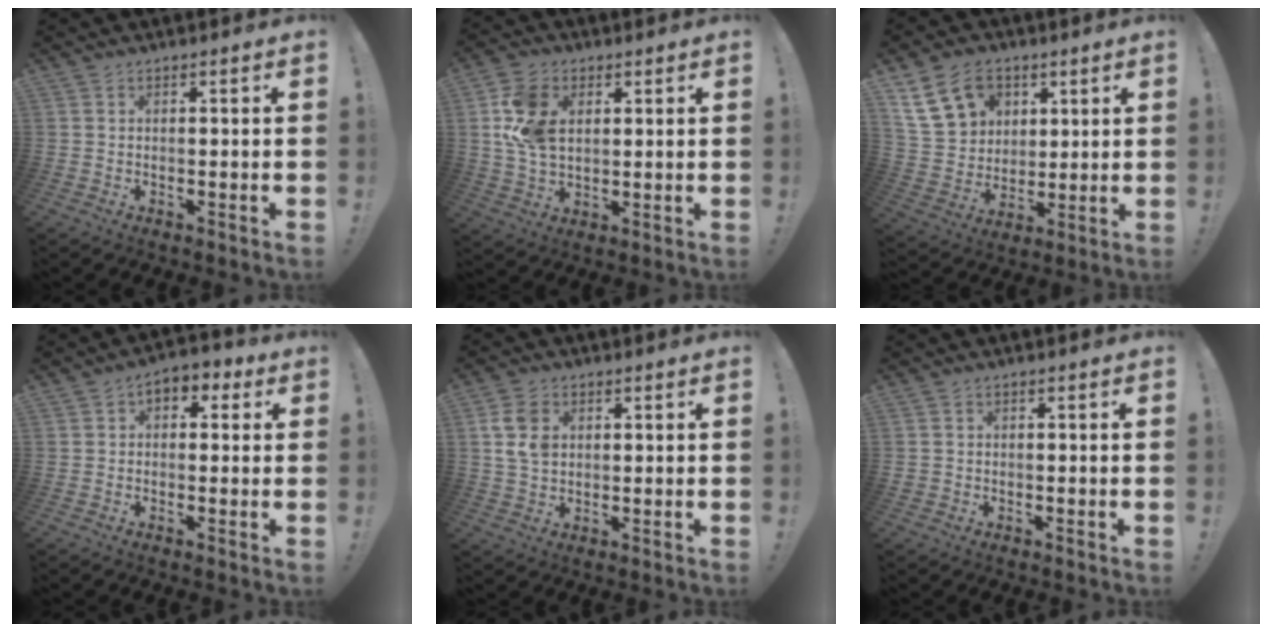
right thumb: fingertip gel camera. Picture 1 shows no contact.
{"total": 13.4, "force": [3.1, 9.6, 8.9], "torque": [-0.171, 0.001, 0.062]}
{"total": 16.9, "force": [8.2, 12.9, 7.4], "torque": [-0.125, -0.029, 0.167]}
{"total": 4.6, "force": [1.1, 3.3, 3.0], "torque": [-0.036, 0.000, 0.018]}
{"total": 9.0, "force": [2.2, 6.9, 5.4], "torque": [-0.098, 0.005, 0.046]}
{"total": 1.2, "force": [-0.1, 1.2, 0.3], "torque": [-0.005, 0.003, -0.002]}